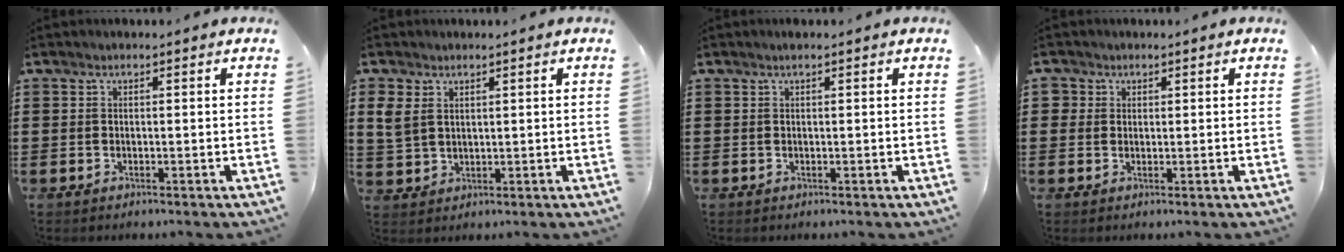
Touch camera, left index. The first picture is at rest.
{"total": 3.3, "force": [1.8, 2.3, 1.6], "torque": [-0.048, 0.006, 0.030]}
{"total": 0.5, "force": [0.3, 0.0, 0.4], "torque": [-0.006, 0.000, 0.006]}
{"total": 1.8, "force": [0.9, 1.5, 0.1], "torque": [-0.001, 0.005, 0.013]}